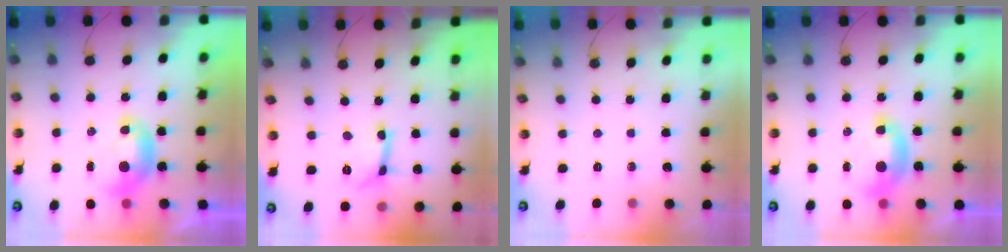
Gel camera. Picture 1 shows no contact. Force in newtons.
{"total": 2.0, "press": 2.0, "slide": 0.3}
{"total": 0.0}
{"total": 1.7, "press": 1.6, "slide": 0.6}